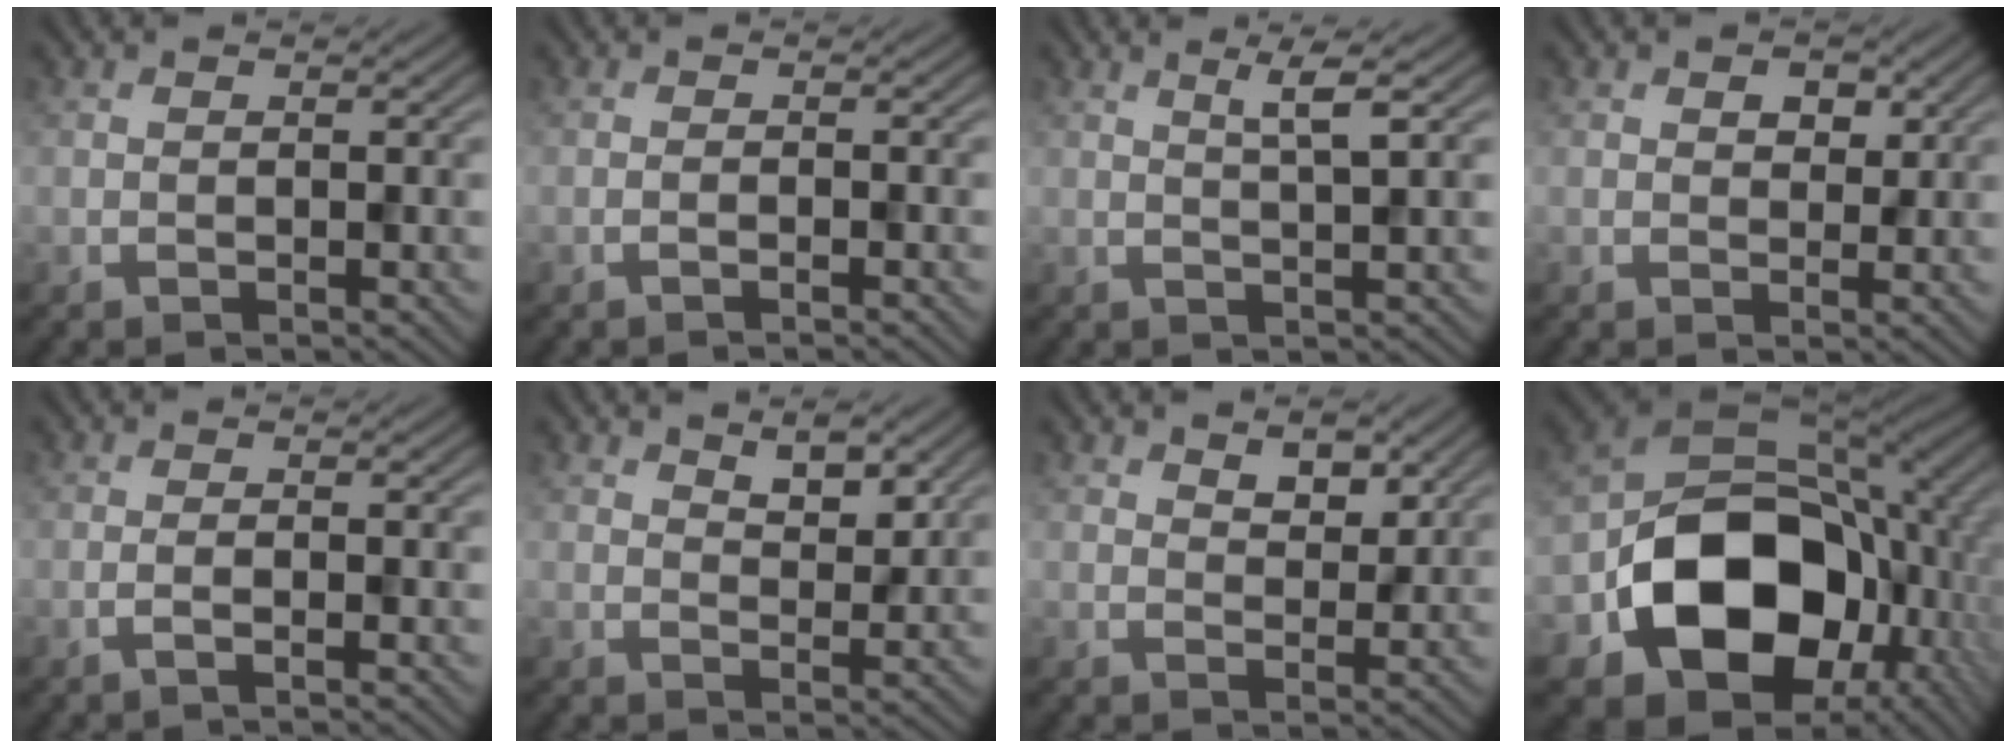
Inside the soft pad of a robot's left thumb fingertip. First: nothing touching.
{"total": 1.0, "force": [-0.6, 0.0, 0.8], "torque": [-0.012, 0.003, -0.015]}
{"total": 3.0, "force": [1.5, 0.1, 2.5], "torque": [-0.043, 0.003, 0.028]}
{"total": 2.7, "force": [1.4, 1.7, 1.5], "torque": [-0.022, -0.002, 0.022]}
{"total": 1.6, "force": [-0.7, 0.2, 1.4], "torque": [-0.018, 0.010, -0.023]}
{"total": 3.7, "force": [2.6, 1.6, 2.2], "torque": [-0.035, -0.007, 0.046]}
{"total": 3.4, "force": [2.3, 1.7, 1.8], "torque": [-0.031, -0.007, 0.039]}
{"total": 17.7, "force": [-3.9, 12.9, 11.4], "torque": [-0.183, -0.032, -0.068]}